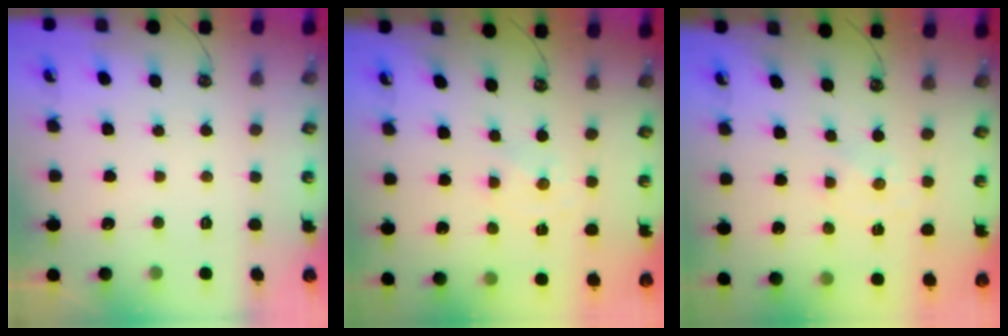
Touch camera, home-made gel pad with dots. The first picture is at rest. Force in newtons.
{"total": 0.0}
{"total": 0.0}